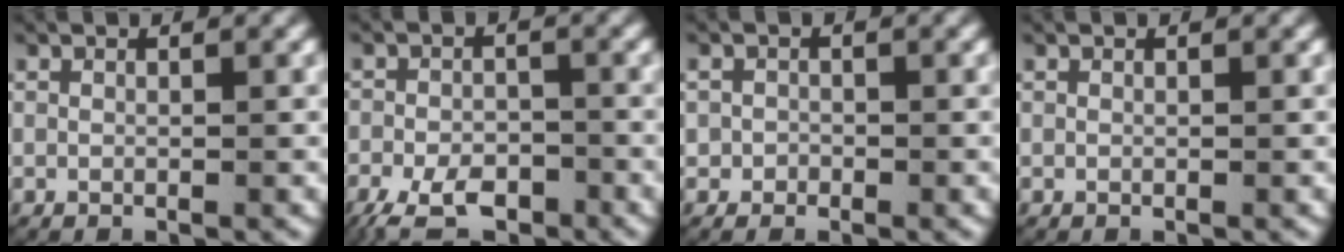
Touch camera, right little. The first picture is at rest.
{"total": 5.0, "force": [-3.4, 2.8, 2.3], "torque": [-0.045, -0.019, -0.056]}
{"total": 1.2, "force": [-0.4, 1.2, 0.1], "torque": [-0.003, -0.002, -0.011]}
{"total": 0.0}